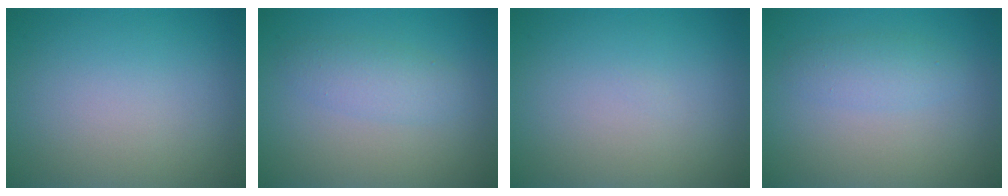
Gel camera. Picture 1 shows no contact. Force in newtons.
{"total": 2.2, "press": 2.2, "slide": 0.1}
{"total": 0.0}
{"total": 1.8, "press": 1.8, "slide": 0.0}